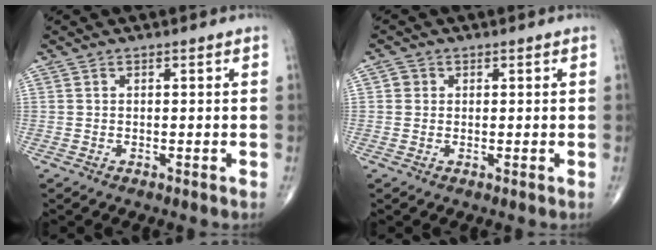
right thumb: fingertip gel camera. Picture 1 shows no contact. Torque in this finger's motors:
{"motor_torque": [-0.26, 0.14, -0.06, 0.09, -0.02]}